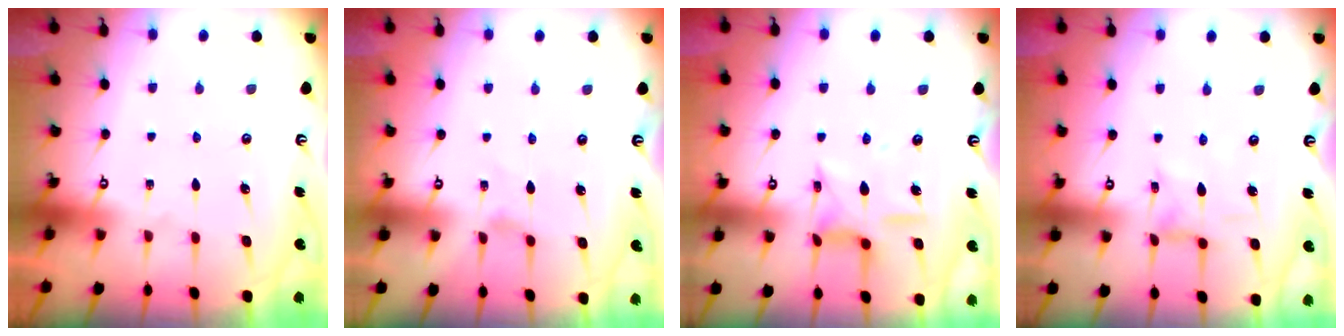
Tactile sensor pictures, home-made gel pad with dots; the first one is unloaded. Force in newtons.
{"total": 0.0}
{"total": 10.9, "press": 10.8, "slide": 0.9}
{"total": 1.4, "press": 1.4, "slide": 0.3}